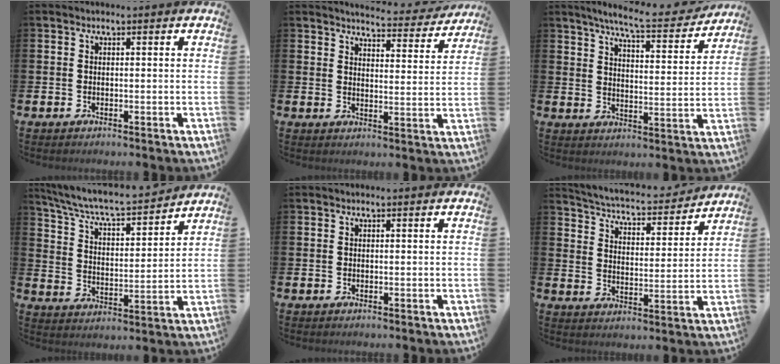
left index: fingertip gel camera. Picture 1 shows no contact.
{"total": 4.4, "force": [4.3, 0.6, 0.6], "torque": [-0.015, -0.035, 0.071]}
{"total": 7.2, "force": [6.6, 0.3, 2.8], "torque": [-0.062, -0.043, 0.108]}
{"total": 7.2, "force": [6.8, 0.8, 2.4], "torque": [-0.080, -0.054, 0.113]}
{"total": 0.0}
{"total": 4.9, "force": [4.8, 0.7, 0.8], "torque": [-0.043, -0.045, 0.077]}